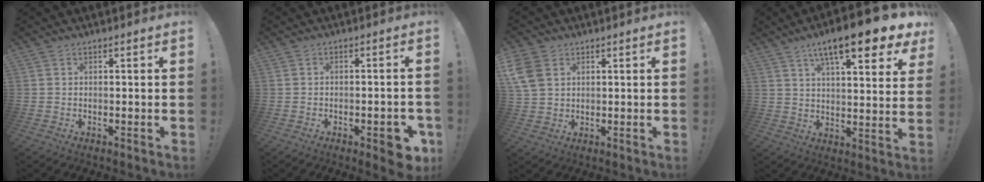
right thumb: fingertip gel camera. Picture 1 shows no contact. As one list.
[{"total": 6.5, "force": [-3.1, 2.1, 5.3], "torque": [-0.062, 0.011, -0.044]}, {"total": 8.8, "force": [3.4, 6.5, 4.8], "torque": [-0.101, -0.006, 0.068]}, {"total": 15.3, "force": [9.2, 3.1, 11.8], "torque": [-0.185, -0.054, 0.141]}]